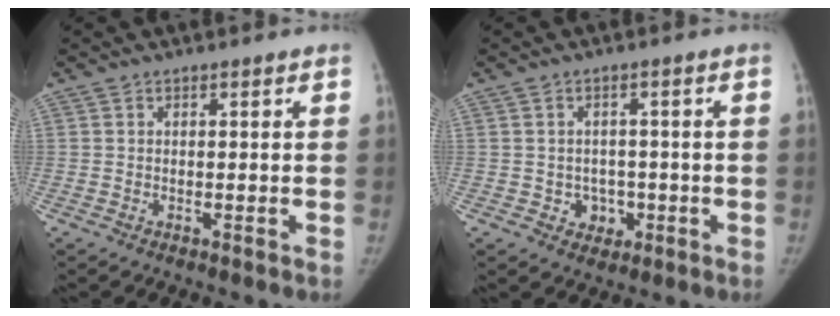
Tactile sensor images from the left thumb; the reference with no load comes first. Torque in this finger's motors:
{"motor_torque": [0.00, 0.00, 0.12, 0.14, 0.00]}